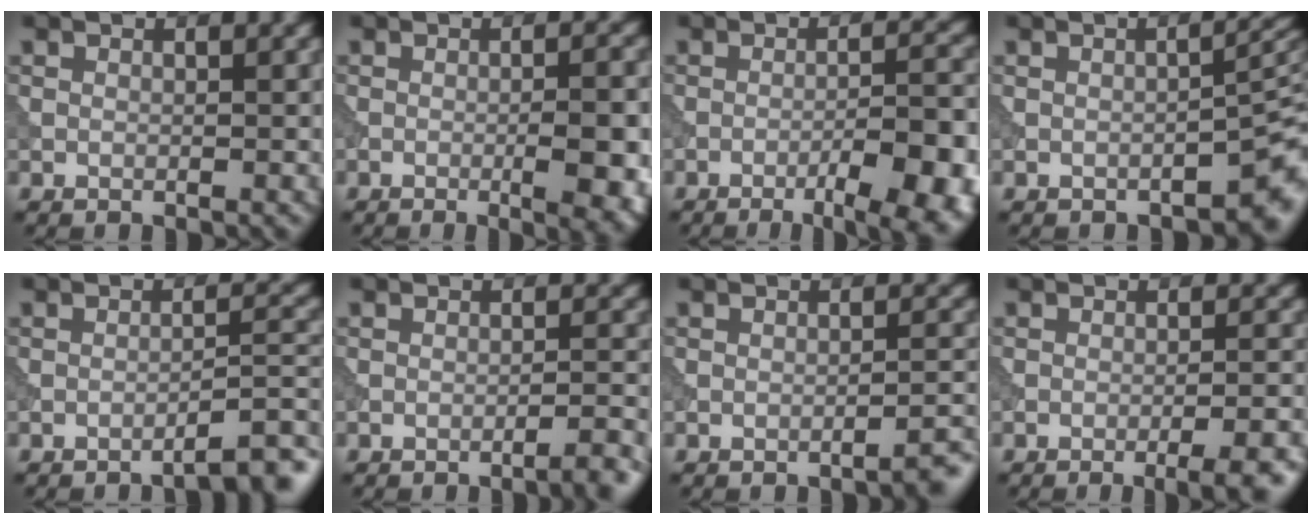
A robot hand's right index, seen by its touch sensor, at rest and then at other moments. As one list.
[{"total": 7.0, "force": [-1.6, 2.2, 6.4], "torque": [-0.074, 0.004, -0.013]}, {"total": 11.1, "force": [-5.7, 3.7, 8.9], "torque": [-0.081, 0.010, -0.055]}, {"total": 4.0, "force": [-2.4, 1.2, 3.0], "torque": [-0.027, 0.009, -0.034]}, {"total": 4.3, "force": [-3.1, 0.6, 2.8], "torque": [-0.025, 0.020, -0.052]}, {"total": 3.2, "force": [-2.2, 0.5, 2.2], "torque": [-0.023, 0.014, -0.043]}, {"total": 2.6, "force": [-1.9, 0.4, 1.6], "torque": [-0.009, 0.012, -0.037]}, {"total": 6.5, "force": [-3.9, 2.0, 4.8], "torque": [-0.042, 0.006, -0.040]}]